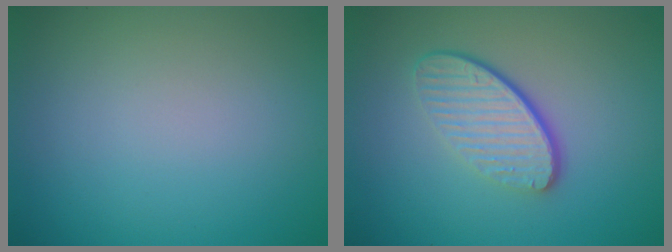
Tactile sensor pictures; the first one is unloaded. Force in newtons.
{"total": 4.6, "press": 3.2, "slide": 3.3}